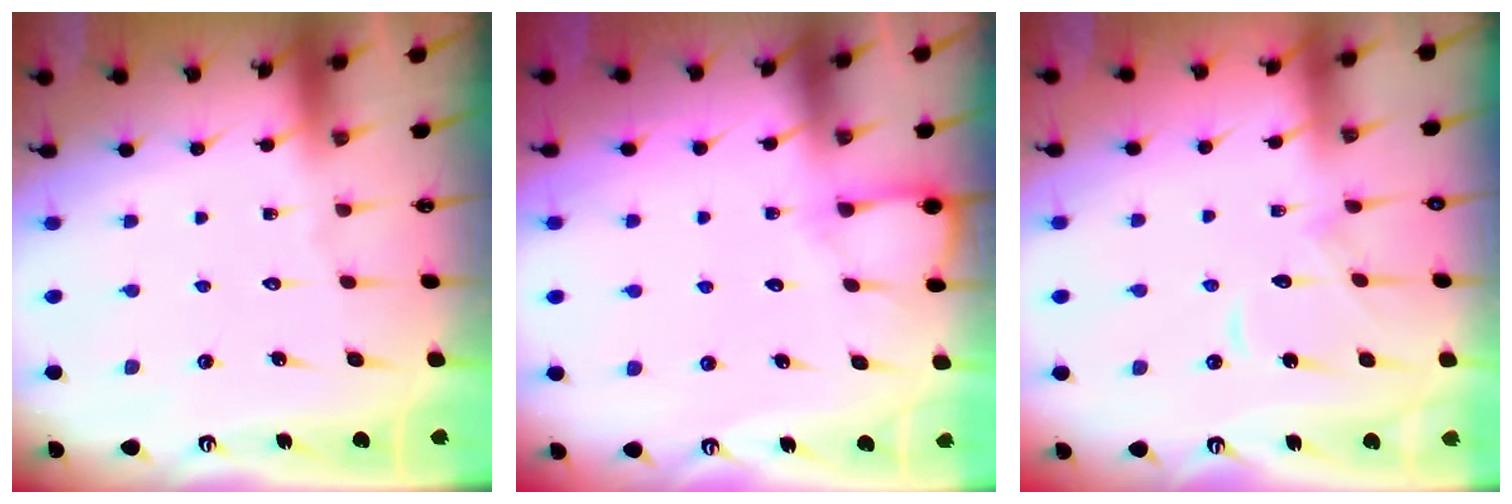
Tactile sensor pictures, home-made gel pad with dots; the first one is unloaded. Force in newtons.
{"total": 4.2, "press": 4.2, "slide": 0.5}
{"total": 8.7, "press": 8.6, "slide": 0.2}